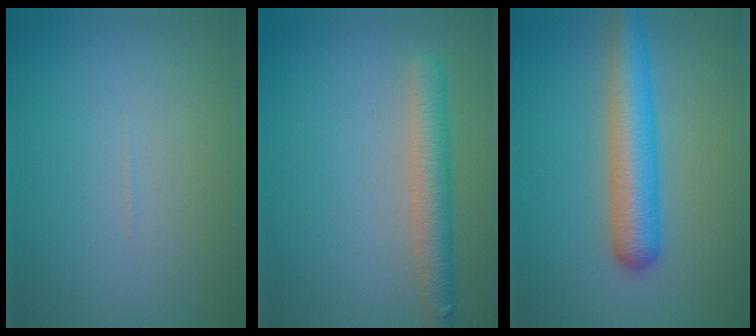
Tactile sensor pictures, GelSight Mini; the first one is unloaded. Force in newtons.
{"total": 3.8, "press": 3.8, "slide": 0.3}
{"total": 5.8, "press": 5.8, "slide": 0.1}